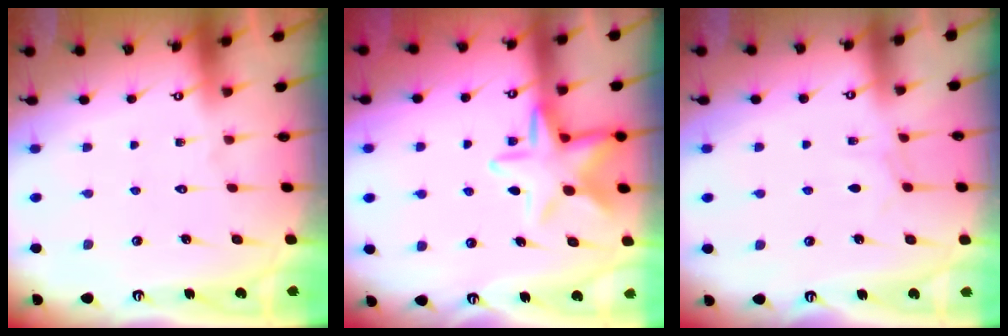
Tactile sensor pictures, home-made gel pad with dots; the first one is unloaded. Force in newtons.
{"total": 11.6, "press": 11.6, "slide": 1.2}
{"total": 4.0, "press": 3.9, "slide": 0.6}